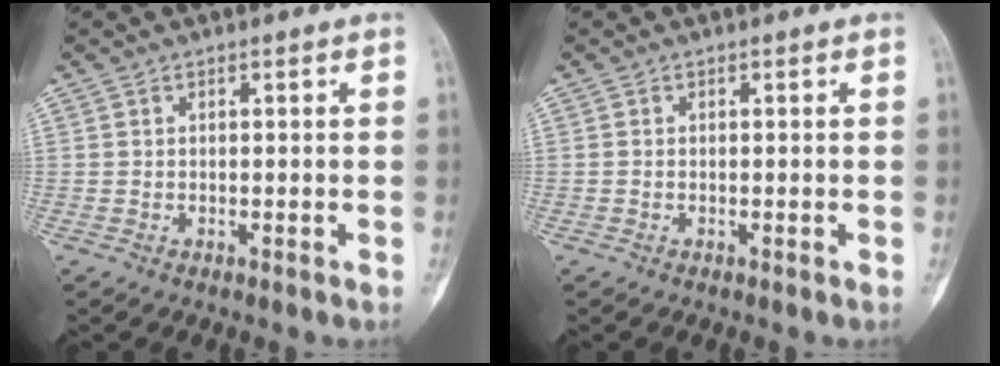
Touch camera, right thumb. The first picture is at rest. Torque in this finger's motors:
{"motor_torque": [-0.04, 0.18, -0.08, -0.16, -0.03]}